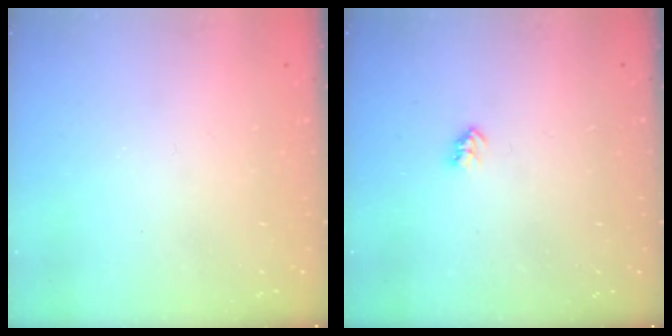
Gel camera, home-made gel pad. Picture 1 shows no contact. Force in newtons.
{"total": 2.6, "press": 2.6, "slide": 0.4}